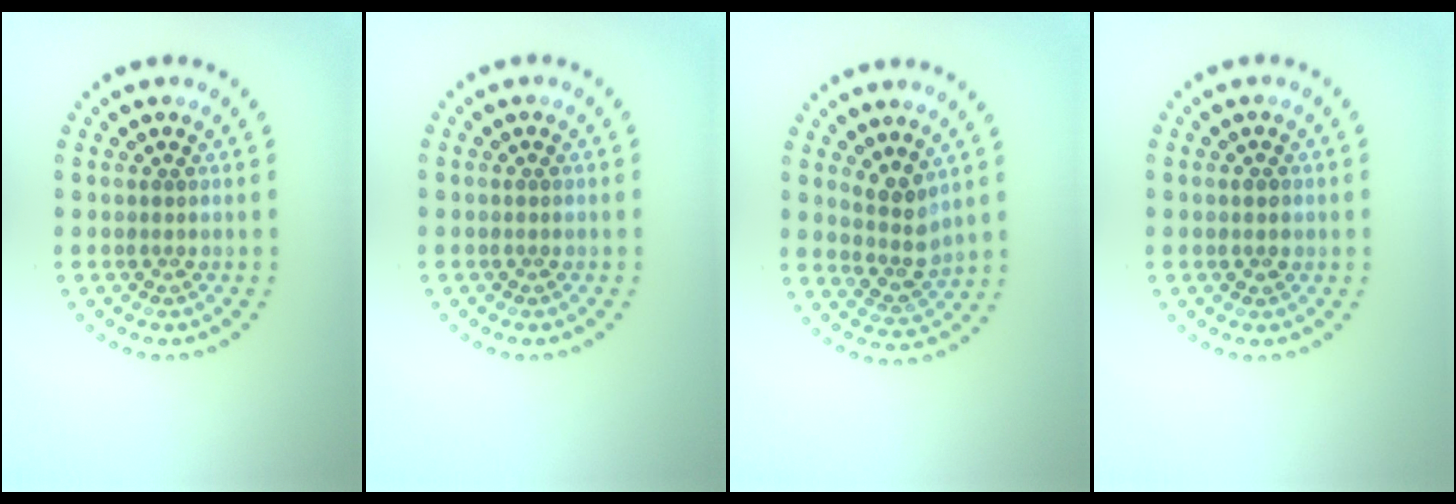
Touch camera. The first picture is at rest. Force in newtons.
{"total": 0.0}
{"total": 2.7, "press": 2.1, "slide": 1.6}
{"total": 1.3, "press": 1.3, "slide": 0.1}